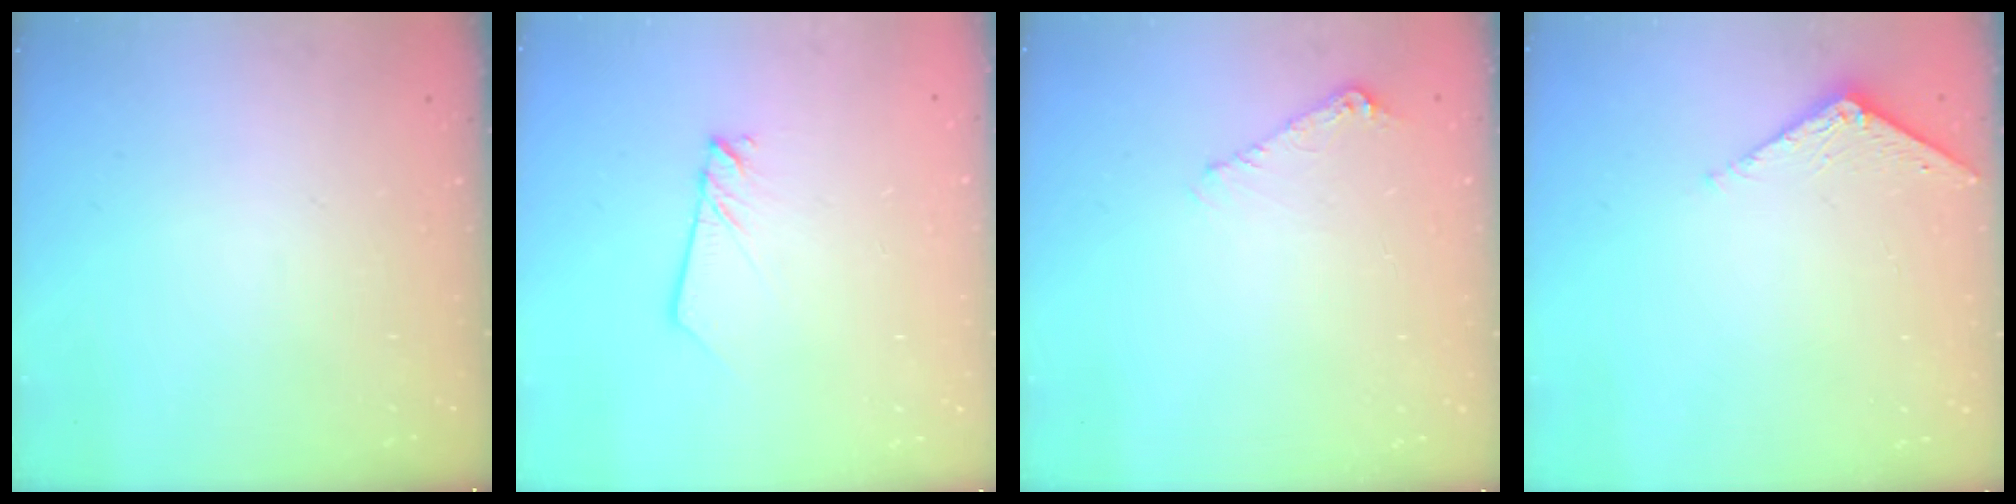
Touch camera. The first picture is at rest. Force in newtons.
{"total": 2.1, "press": 2.1, "slide": 0.2}
{"total": 7.2, "press": 7.2, "slide": 0.8}
{"total": 5.2, "press": 5.2, "slide": 0.5}